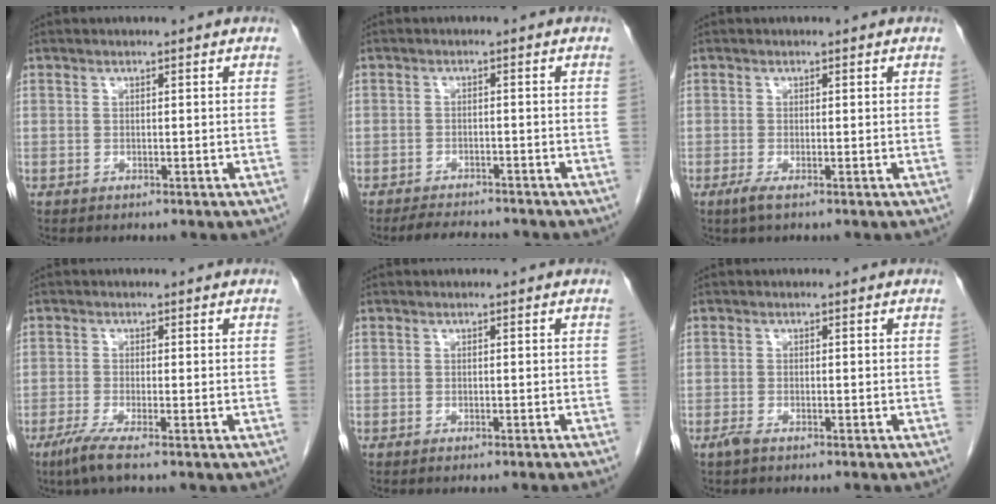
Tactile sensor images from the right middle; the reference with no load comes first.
{"total": 5.2, "force": [-4.8, 1.2, 1.6], "torque": [-0.025, -0.011, -0.075]}
{"total": 1.5, "force": [-0.8, 0.0, 1.3], "torque": [-0.030, -0.006, -0.017]}
{"total": 3.5, "force": [-2.2, -0.2, 2.7], "torque": [-0.062, -0.014, -0.048]}
{"total": 2.0, "force": [-1.7, -0.5, 0.9], "torque": [-0.006, 0.007, -0.023]}
{"total": 1.4, "force": [-1.1, 0.1, 0.8], "torque": [-0.022, -0.003, -0.022]}